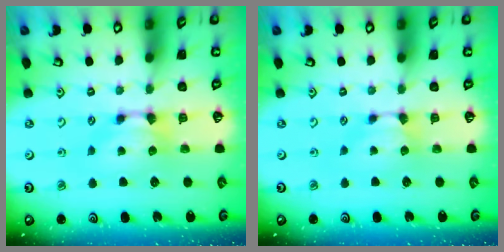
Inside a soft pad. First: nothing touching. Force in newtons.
{"total": 0.9, "press": 0.8, "slide": 0.3}